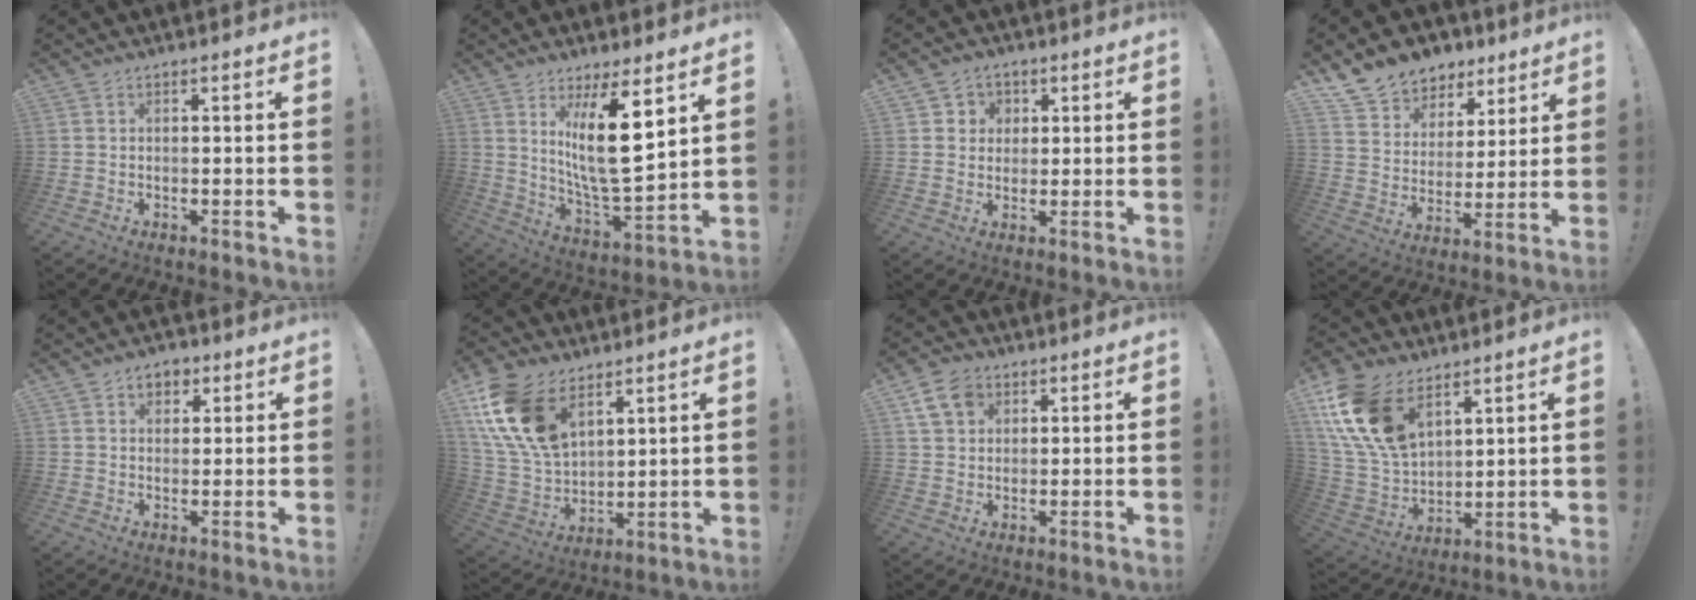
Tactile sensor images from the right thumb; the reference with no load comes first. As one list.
[{"total": 16.2, "force": [6.7, 3.9, 14.2], "torque": [-0.257, -0.049, 0.104]}, {"total": 4.6, "force": [1.0, 4.4, 0.6], "torque": [-0.004, -0.007, 0.018]}, {"total": 11.3, "force": [8.2, 7.5, 2.3], "torque": [-0.041, -0.061, 0.158]}, {"total": 4.9, "force": [2.2, 3.8, 2.2], "torque": [-0.022, -0.003, 0.036]}, {"total": 18.6, "force": [10.1, 11.0, 11.0], "torque": [-0.234, -0.052, 0.191]}, {"total": 8.3, "force": [4.1, 6.2, 3.8], "torque": [-0.069, -0.007, 0.082]}, {"total": 18.3, "force": [10.3, 10.6, 10.9], "torque": [-0.232, -0.055, 0.195]}]